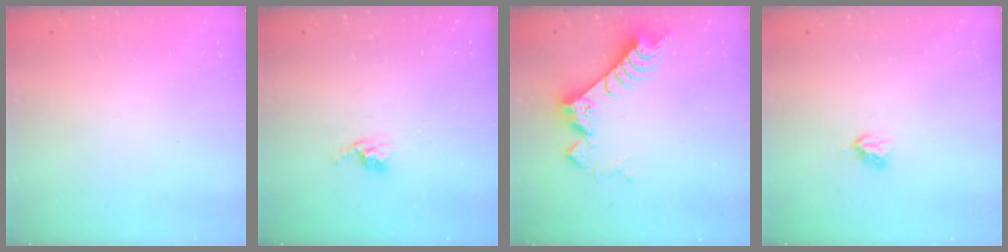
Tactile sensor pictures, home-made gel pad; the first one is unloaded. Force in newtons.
{"total": 2.8, "press": 2.7, "slide": 0.4}
{"total": 9.7, "press": 9.7, "slide": 0.6}
{"total": 3.7, "press": 3.7, "slide": 0.4}